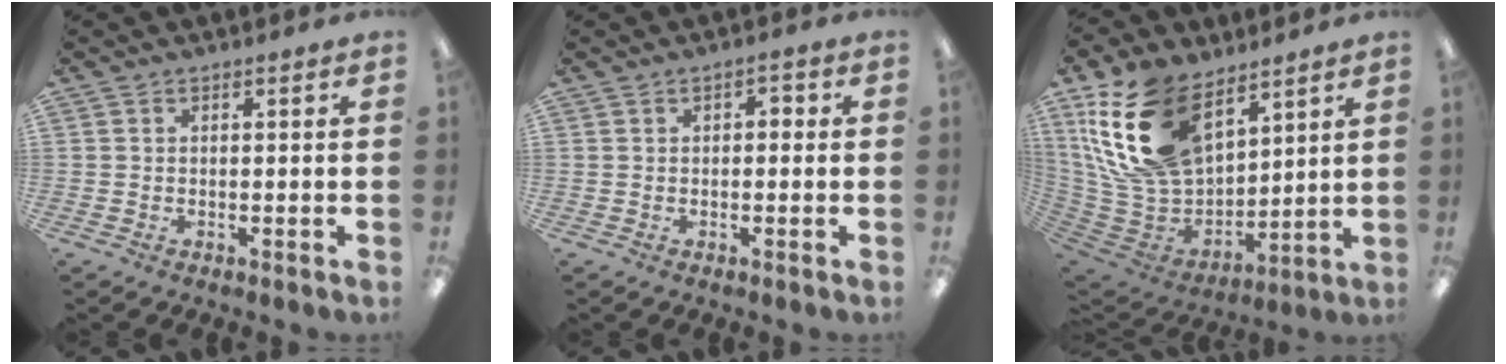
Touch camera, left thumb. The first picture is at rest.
{"total": 1.9, "force": [-0.4, 1.3, 1.2], "torque": [-0.022, 0.009, -0.010]}
{"total": 23.6, "force": [11.6, 14.2, 14.7], "torque": [-0.330, -0.042, 0.214]}